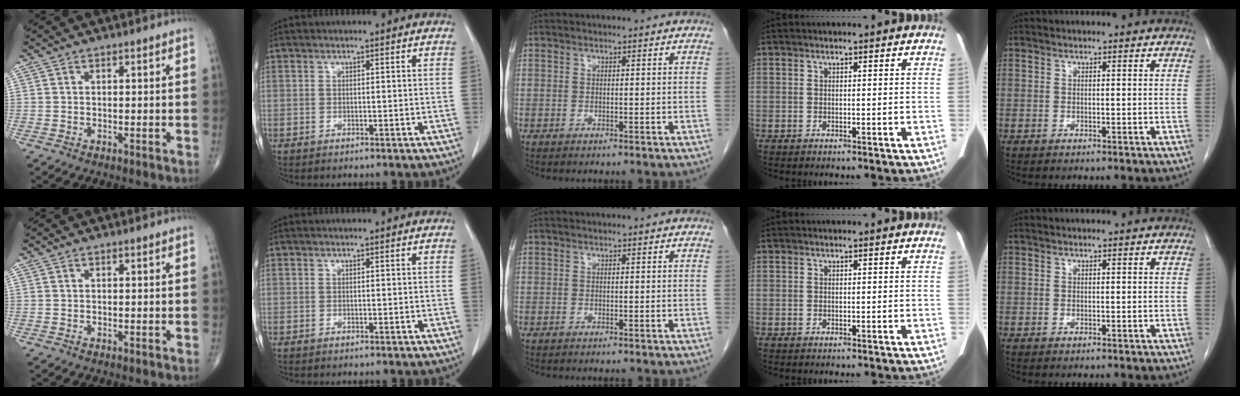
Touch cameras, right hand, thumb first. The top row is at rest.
{}